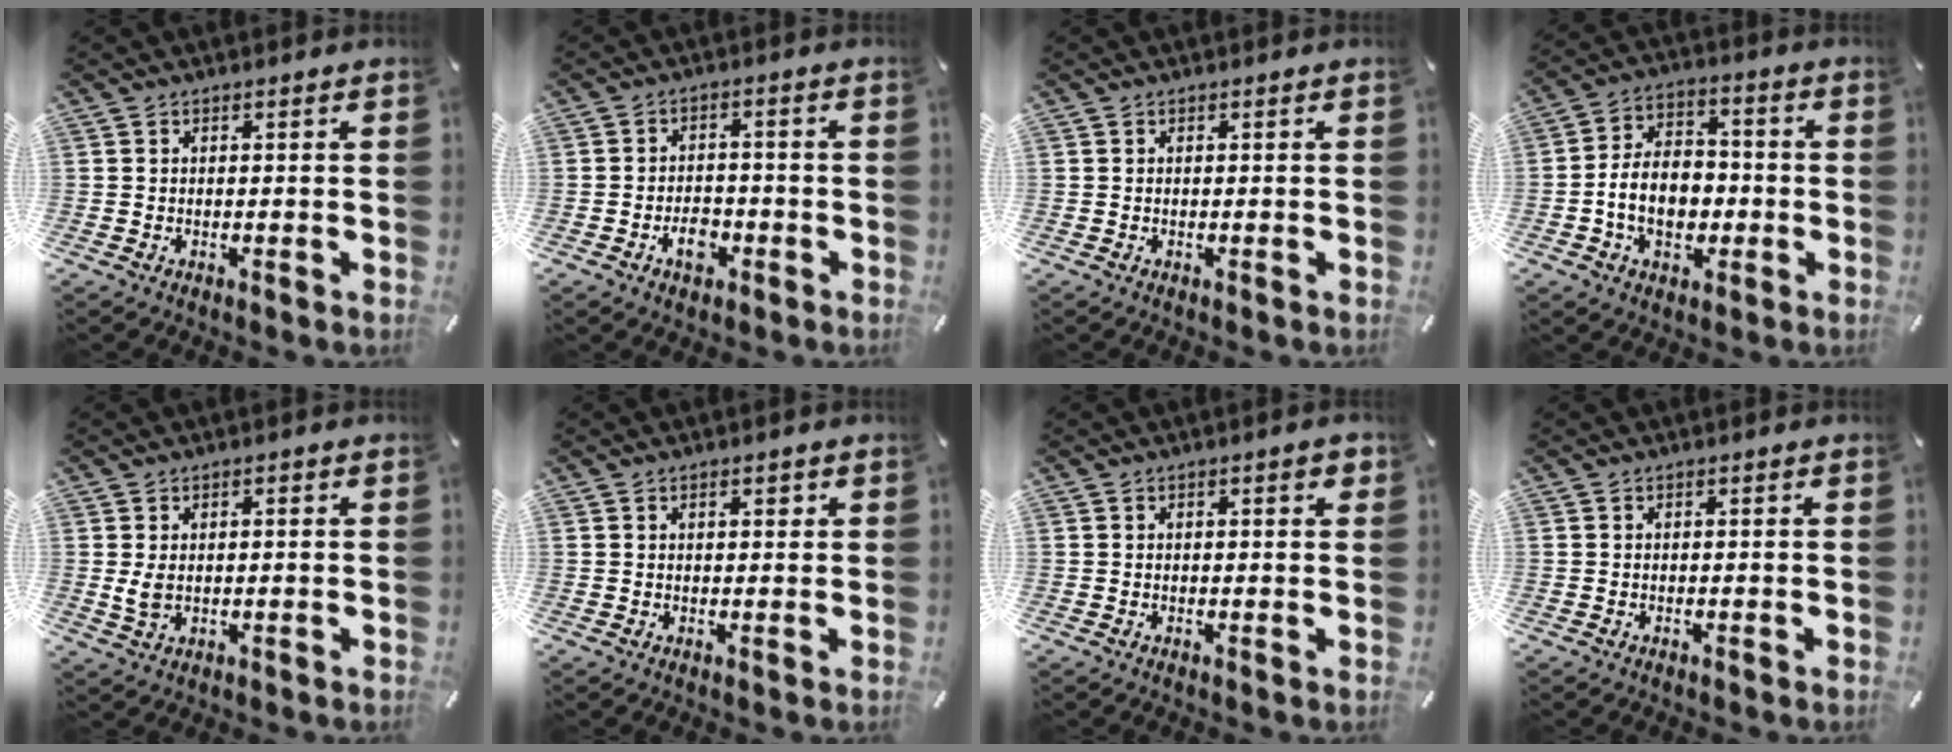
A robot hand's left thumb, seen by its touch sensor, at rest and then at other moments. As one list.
[{"total": 5.3, "force": [-2.5, 3.5, 3.1], "torque": [-0.055, 0.012, -0.042]}, {"total": 0.0}, {"total": 10.5, "force": [-2.6, 7.8, 6.5], "torque": [-0.124, 0.016, -0.047]}, {"total": 3.5, "force": [0.1, 2.3, 2.6], "torque": [-0.056, -0.003, -0.004]}, {"total": 1.5, "force": [0.6, 0.9, 1.1], "torque": [-0.015, 0.001, 0.008]}, {"total": 1.8, "force": [0.6, 0.5, 1.6], "torque": [-0.024, 0.001, 0.008]}, {"total": 0.0}]